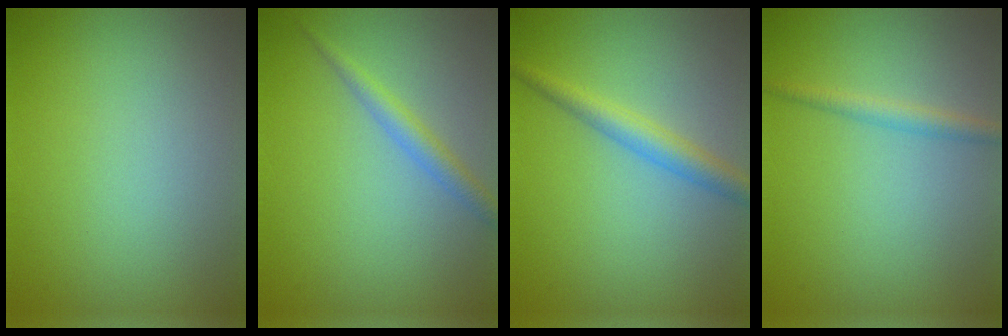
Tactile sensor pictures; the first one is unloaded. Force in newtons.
{"total": 2.0, "press": 2.0, "slide": 0.0}
{"total": 2.9, "press": 2.9, "slide": 0.1}
{"total": 1.8, "press": 1.8, "slide": 0.0}